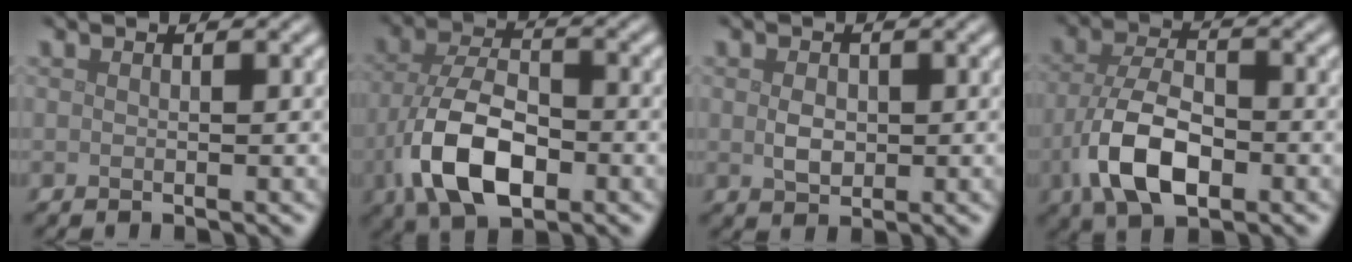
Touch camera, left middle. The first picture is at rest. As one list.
[{"total": 8.7, "force": [-3.1, 4.7, 6.6], "torque": [-0.147, -0.006, -0.065]}, {"total": 1.9, "force": [0.1, 1.4, 1.3], "torque": [-0.027, -0.002, 0.002]}, {"total": 7.4, "force": [-2.7, 3.8, 5.7], "torque": [-0.121, -0.004, -0.057]}]